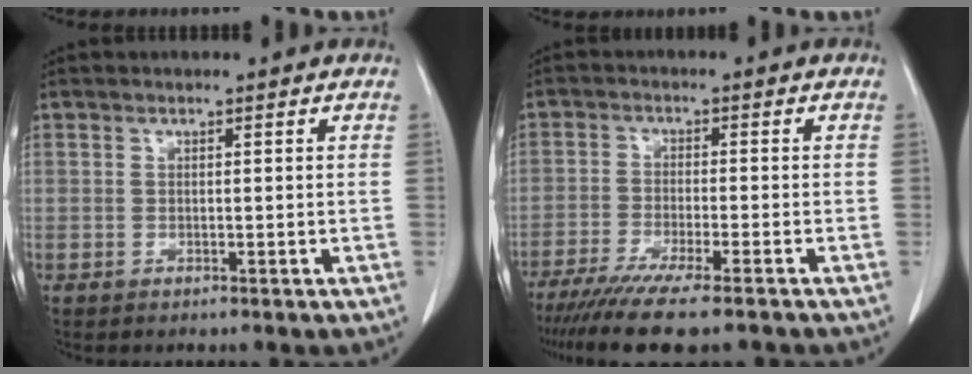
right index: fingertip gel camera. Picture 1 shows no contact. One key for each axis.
{"total": 11.5, "fx": -9.1, "fy": 0.5, "fz": 7.0, "tx": -0.104, "ty": -0.028, "tz": -0.144}